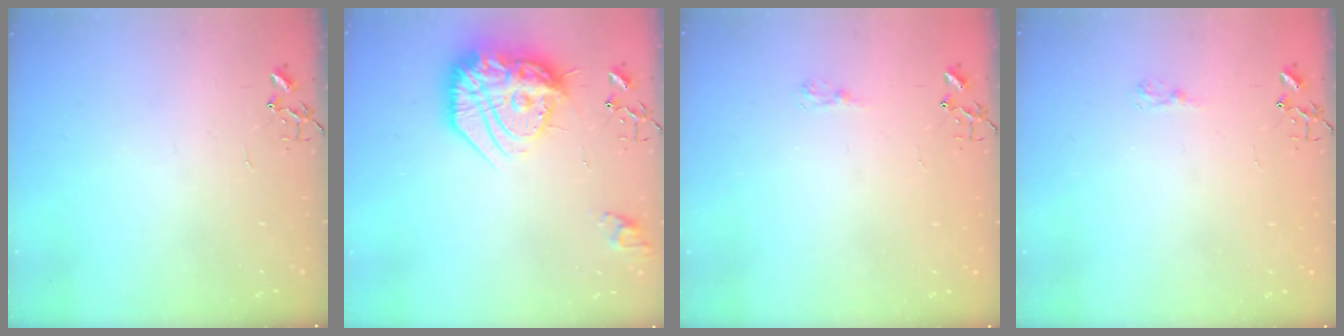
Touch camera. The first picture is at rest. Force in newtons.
{"total": 28.2, "press": 28.0, "slide": 2.8}
{"total": 6.6, "press": 6.5, "slide": 0.8}
{"total": 6.6, "press": 6.5, "slide": 0.8}